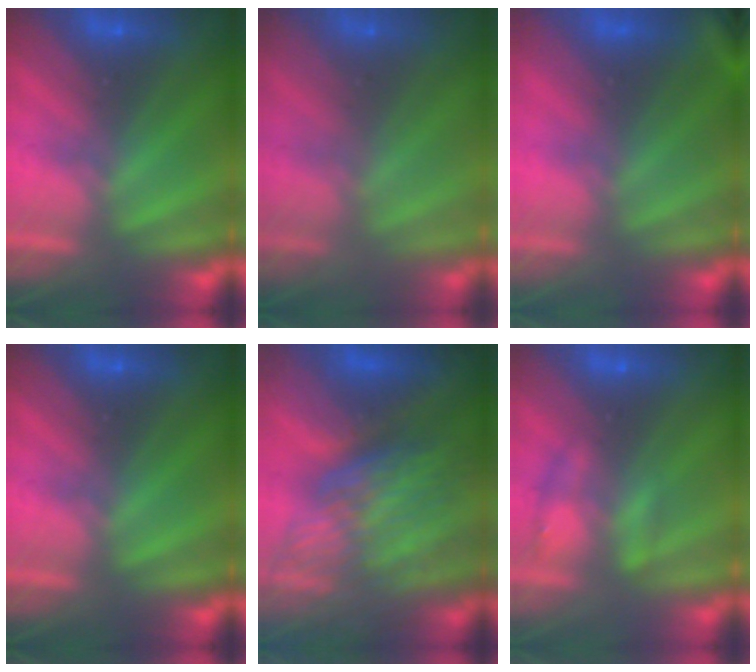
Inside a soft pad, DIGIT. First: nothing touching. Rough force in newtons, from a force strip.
{"total": 9.4}
{"total": 3.5}
{"total": 0.0}
{"total": 8.8}
{"total": 2.2}